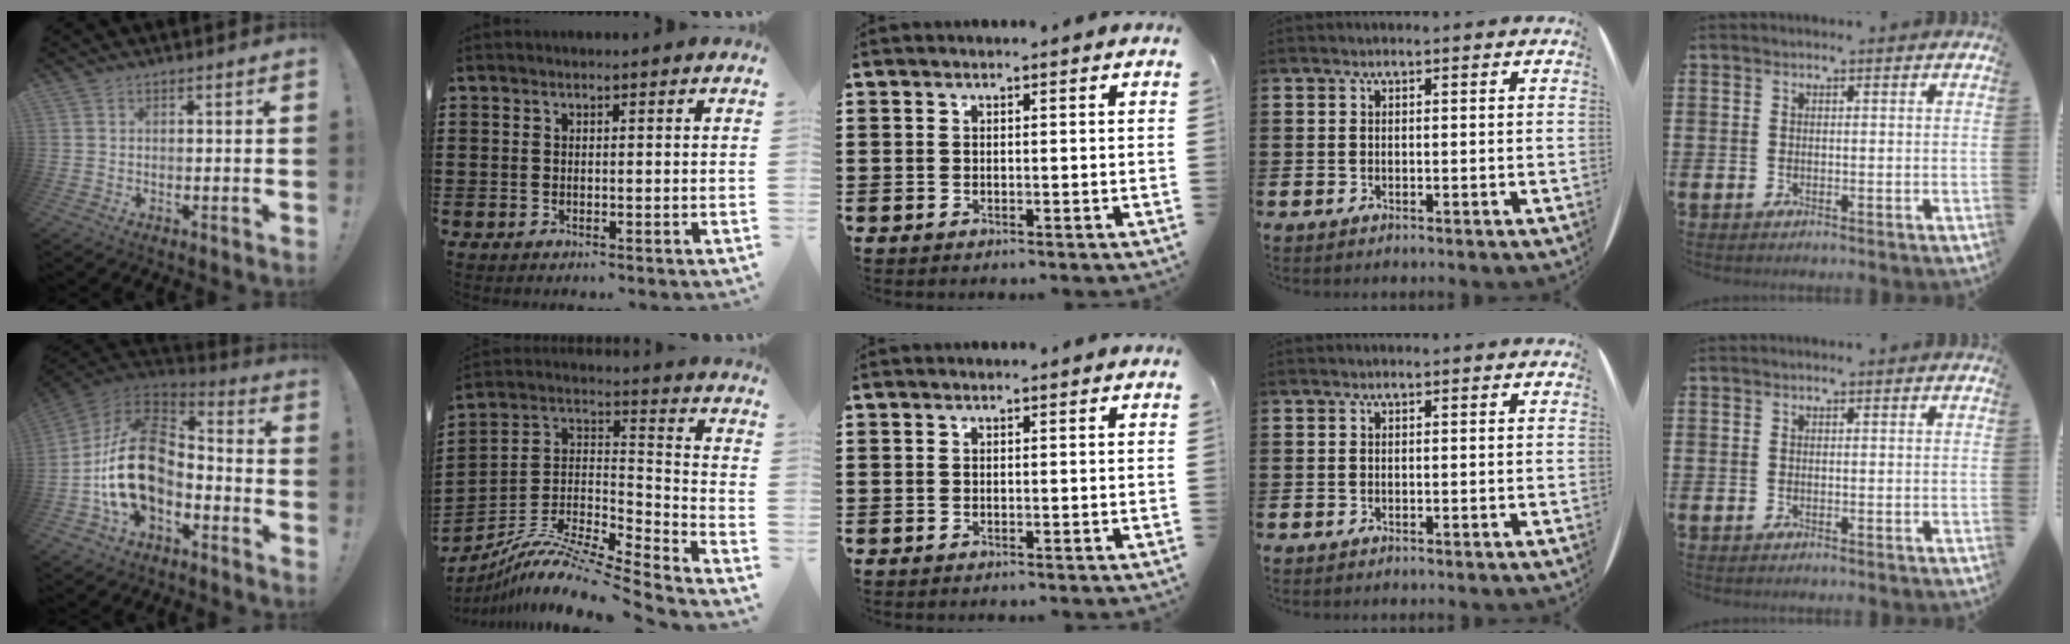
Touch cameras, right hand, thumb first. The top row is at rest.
{"thumb": {"total": 20.7, "force": [-3.5, 13.7, 15.1], "torque": [-0.275, 0.030, -0.052]}, "index": {"total": 10.1, "force": [-8.1, 1.4, 5.8], "torque": [-0.112, 0.007, -0.164]}}